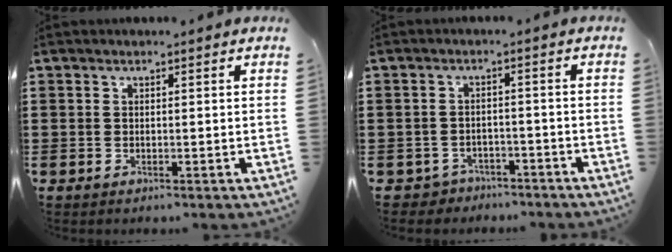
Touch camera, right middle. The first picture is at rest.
{"total": 2.8, "force": [-2.6, 1.1, -0.3], "torque": [-0.007, 0.001, -0.058]}